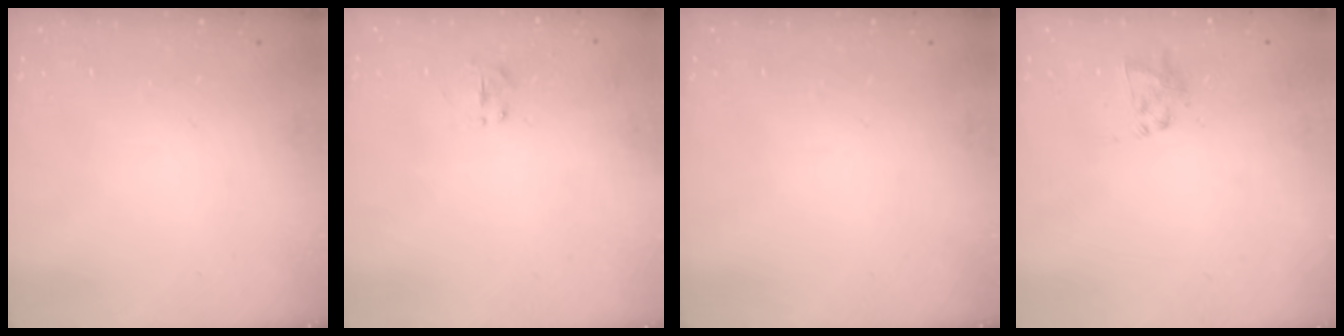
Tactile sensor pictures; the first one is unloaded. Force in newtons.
{"total": 2.5, "press": 2.2, "slide": 1.0}
{"total": 0.0}
{"total": 3.0, "press": 2.8, "slide": 1.1}